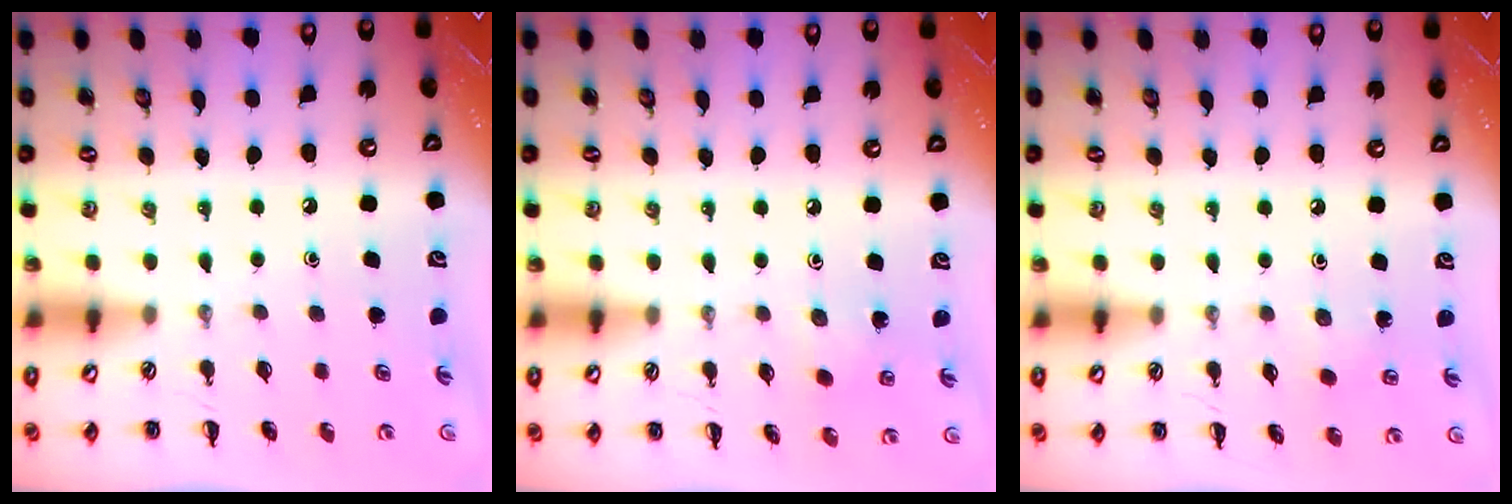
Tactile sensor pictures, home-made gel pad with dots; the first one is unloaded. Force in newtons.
{"total": 2.7, "press": 2.6, "slide": 0.8}
{"total": 2.9, "press": 2.7, "slide": 0.8}